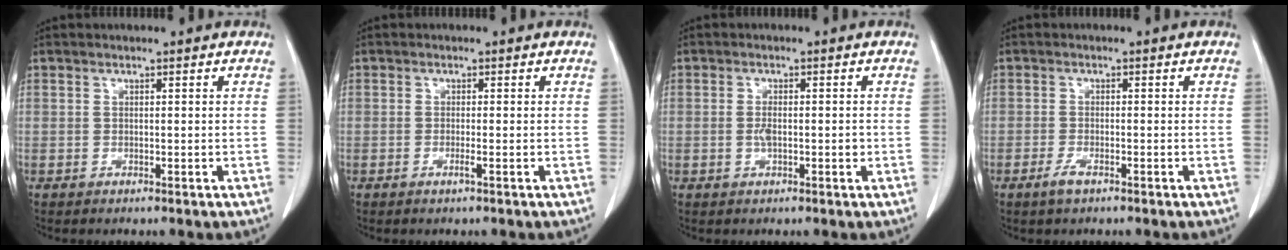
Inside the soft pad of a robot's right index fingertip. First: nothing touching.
{"total": 1.0, "force": [-0.5, -0.2, 0.9], "torque": [-0.017, -0.001, -0.009]}
{"total": 2.5, "force": [-0.4, 1.0, 2.3], "torque": [-0.048, -0.001, -0.005]}
{"total": 2.0, "force": [-1.3, 0.4, 1.5], "torque": [-0.031, -0.002, -0.023]}